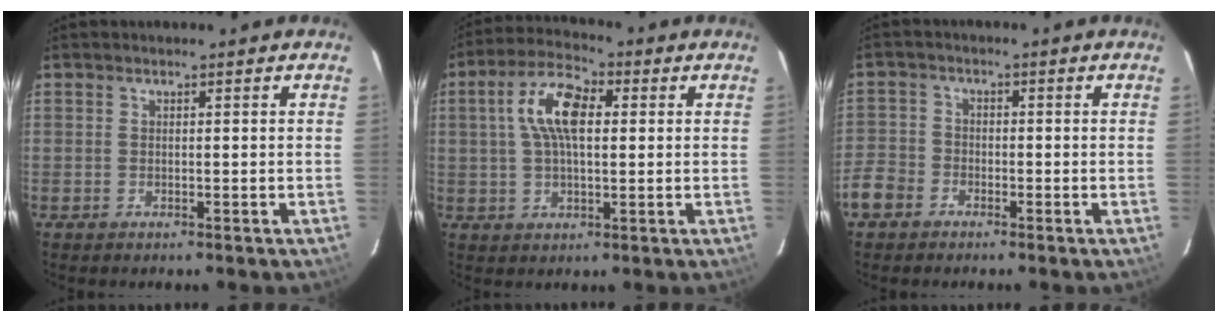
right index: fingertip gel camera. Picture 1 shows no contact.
{"total": 10.0, "force": [1.9, 4.5, 8.7], "torque": [-0.168, 0.024, 0.031]}
{"total": 6.6, "force": [-3.8, 5.1, 1.7], "torque": [-0.043, 0.019, -0.079]}